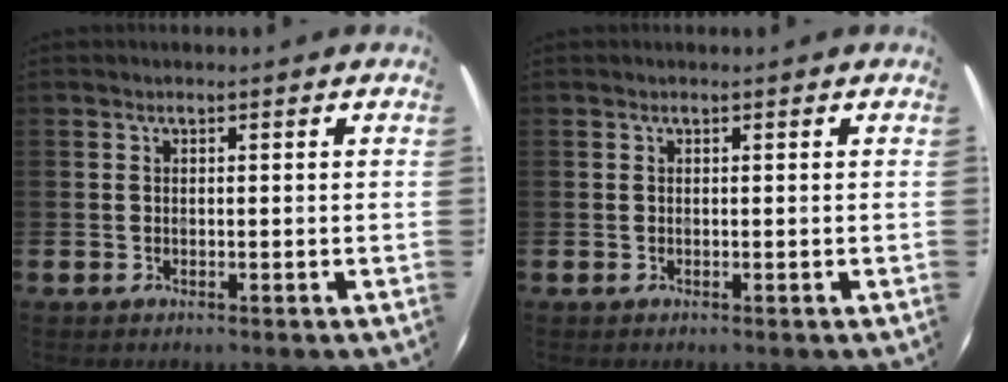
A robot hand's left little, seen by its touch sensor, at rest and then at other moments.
{"total": 0.0}